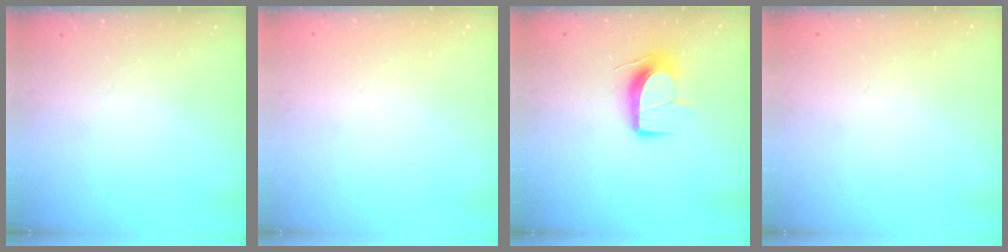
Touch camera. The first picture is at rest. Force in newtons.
{"total": 0.0}
{"total": 11.1, "press": 11.1, "slide": 0.5}
{"total": 0.0}